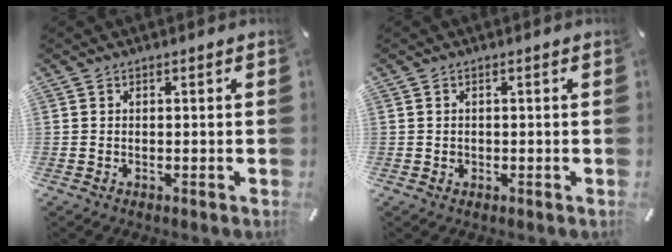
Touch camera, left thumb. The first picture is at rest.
{"total": 0.7, "force": [0.0, 0.7, 0.3], "torque": [-0.006, 0.005, -0.002]}